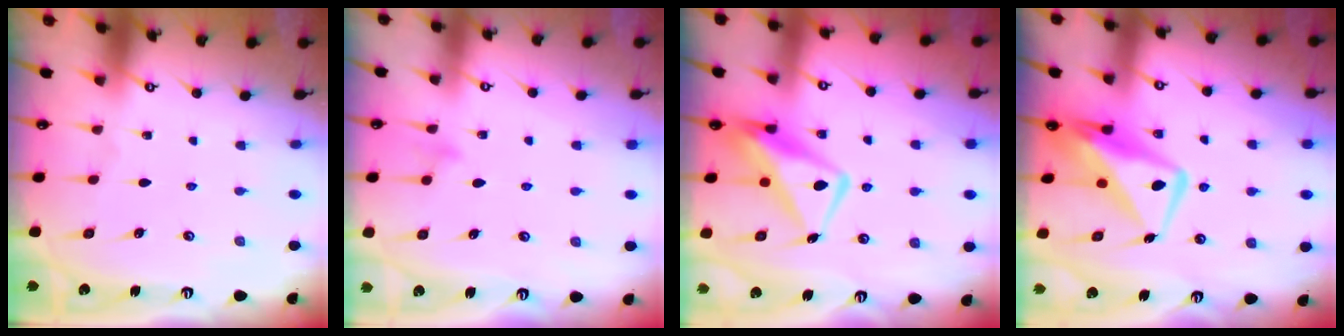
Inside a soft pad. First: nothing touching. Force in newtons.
{"total": 7.5, "press": 7.5, "slide": 0.6}
{"total": 10.7, "press": 10.6, "slide": 1.2}
{"total": 12.2, "press": 12.1, "slide": 1.4}